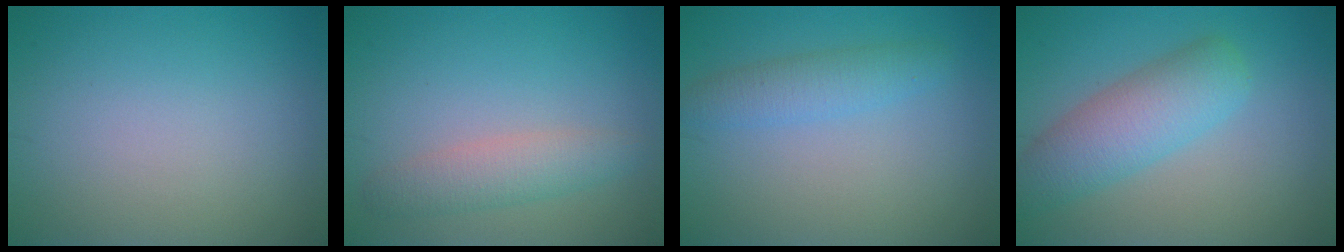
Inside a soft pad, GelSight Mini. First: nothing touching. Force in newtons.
{"total": 2.8, "press": 2.8, "slide": 0.1}
{"total": 2.4, "press": 2.4, "slide": 0.1}
{"total": 5.3, "press": 5.3, "slide": 0.2}